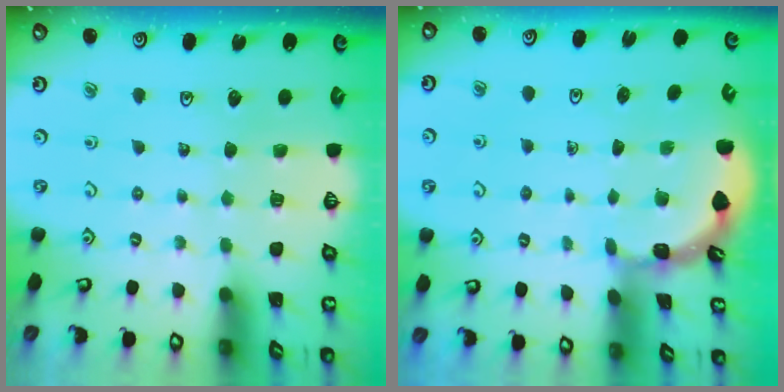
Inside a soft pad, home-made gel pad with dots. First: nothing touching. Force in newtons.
{"total": 1.5, "press": 1.5, "slide": 0.1}